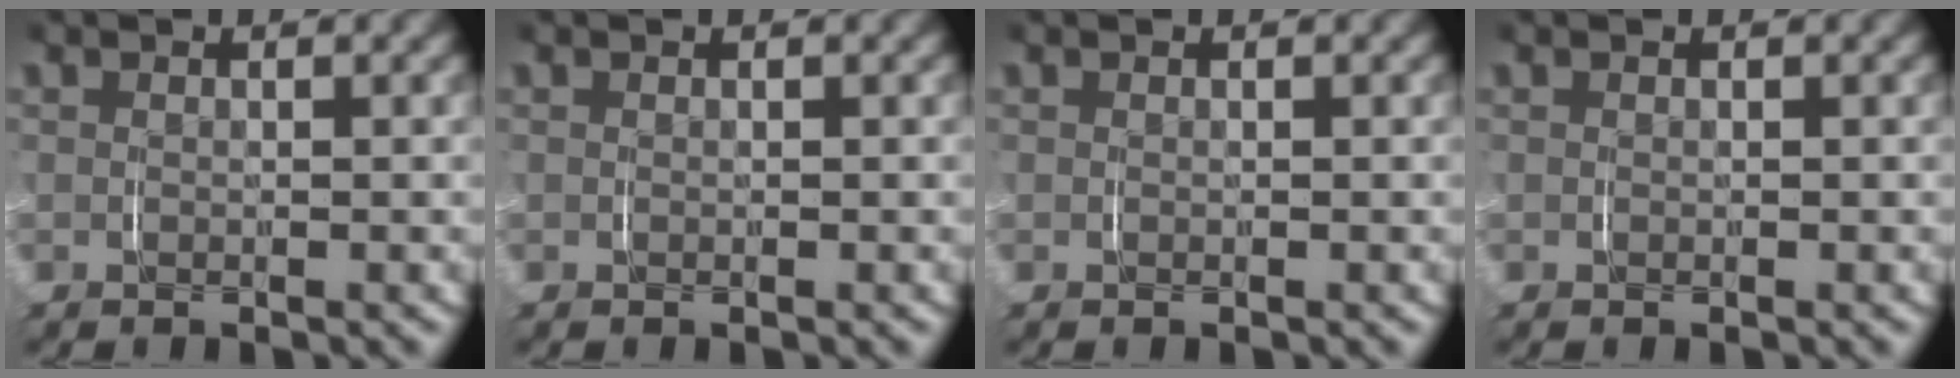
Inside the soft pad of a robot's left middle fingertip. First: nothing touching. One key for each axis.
{"total": 0.0}
{"total": 0.0}
{"total": 0.0}